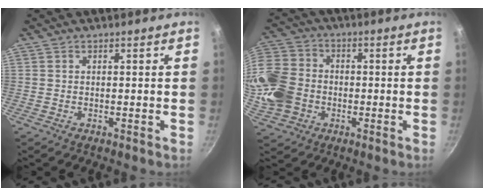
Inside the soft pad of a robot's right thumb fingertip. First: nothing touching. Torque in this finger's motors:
{"motor_torque": [0.35, 0.36, 0.93, 0.38, 0.43]}